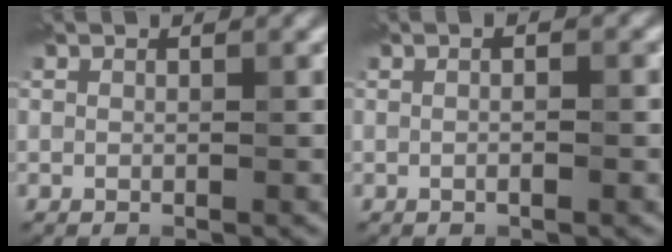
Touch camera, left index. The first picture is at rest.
{"total": 2.2, "force": [0.5, 0.9, 2.0], "torque": [-0.003, 0.005, -0.016]}